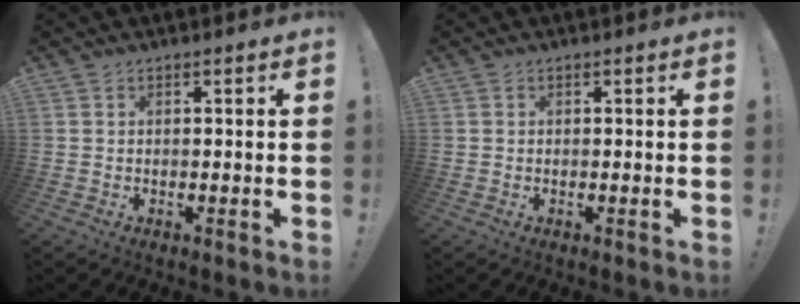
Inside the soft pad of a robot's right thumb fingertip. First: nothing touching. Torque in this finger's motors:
{"motor_torque": [0.37, 0.18, 0.01, -0.14, 0.00]}